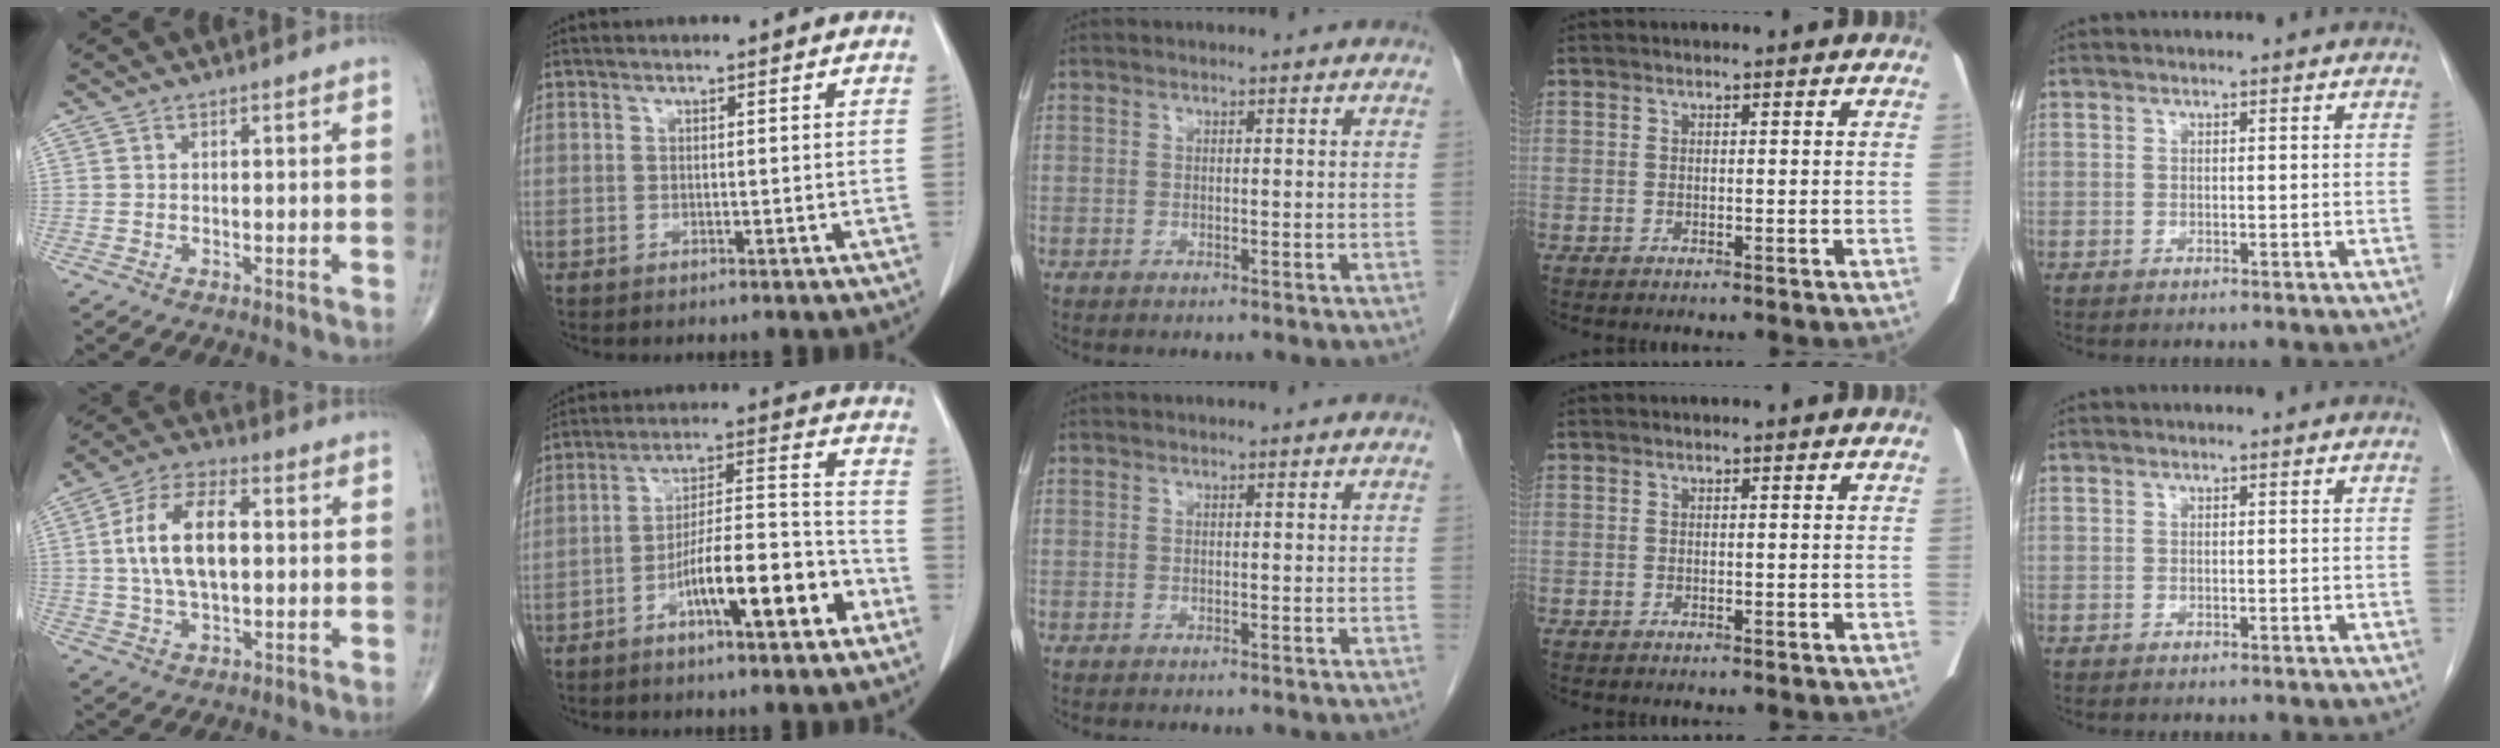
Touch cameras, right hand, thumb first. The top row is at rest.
{"thumb": {"total": 13.2, "force": [1.2, 6.8, 11.2], "torque": [-0.210, 0.017, 0.020]}, "index": {"total": 13.9, "force": [-6.5, 2.8, 12.0], "torque": [-0.197, 0.020, -0.103]}}